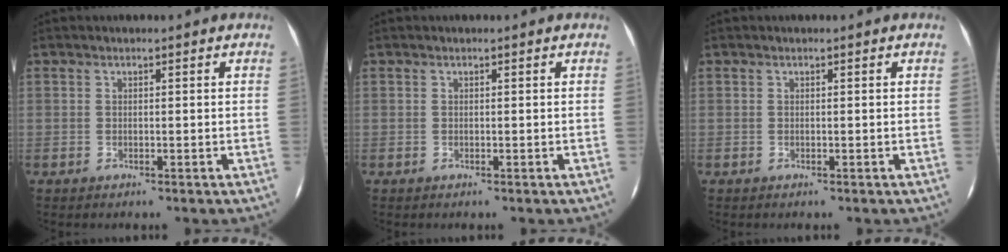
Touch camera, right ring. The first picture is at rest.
{"total": 0.0}
{"total": 0.0}